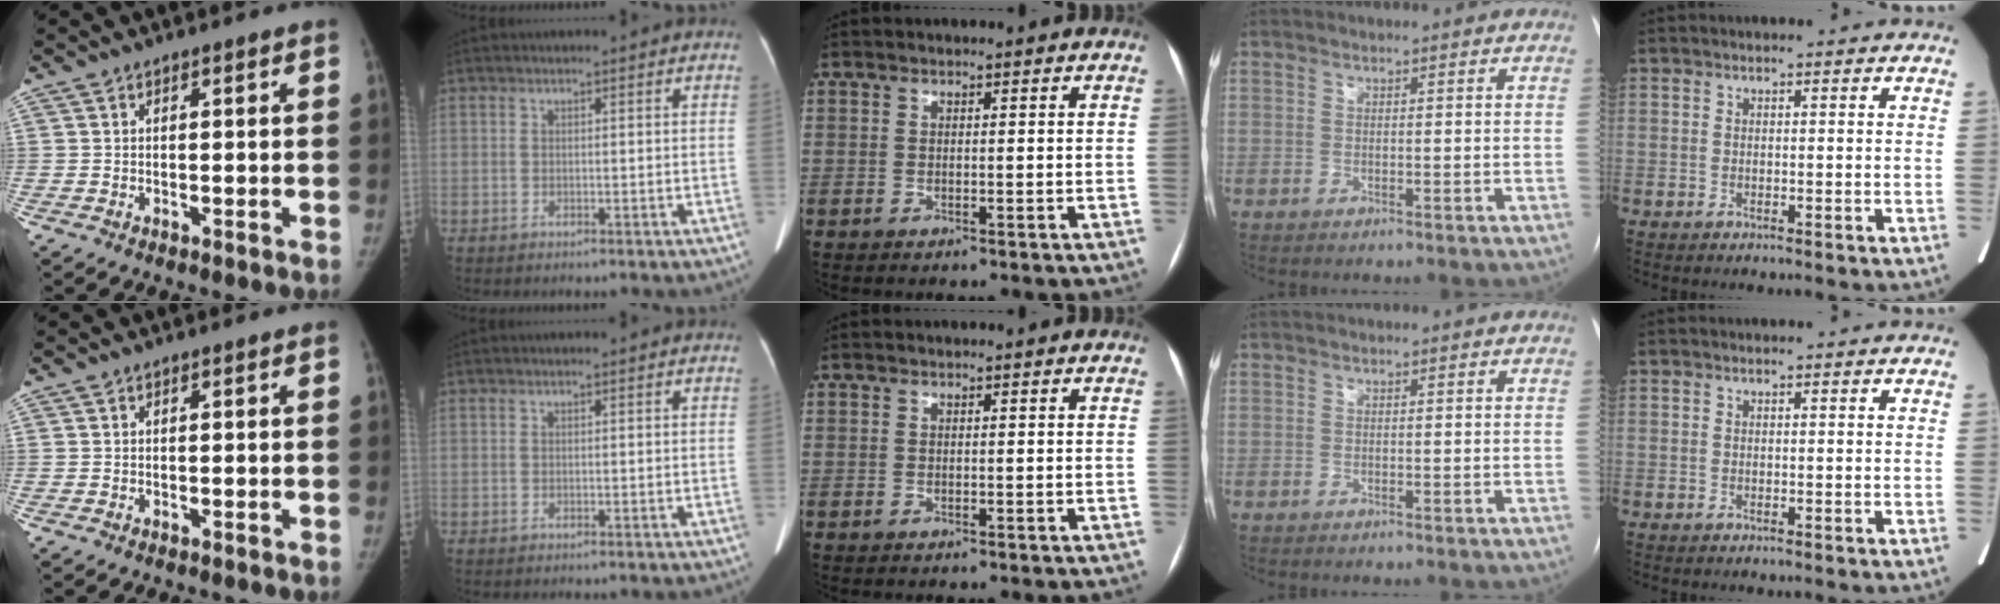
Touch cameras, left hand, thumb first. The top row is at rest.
{}